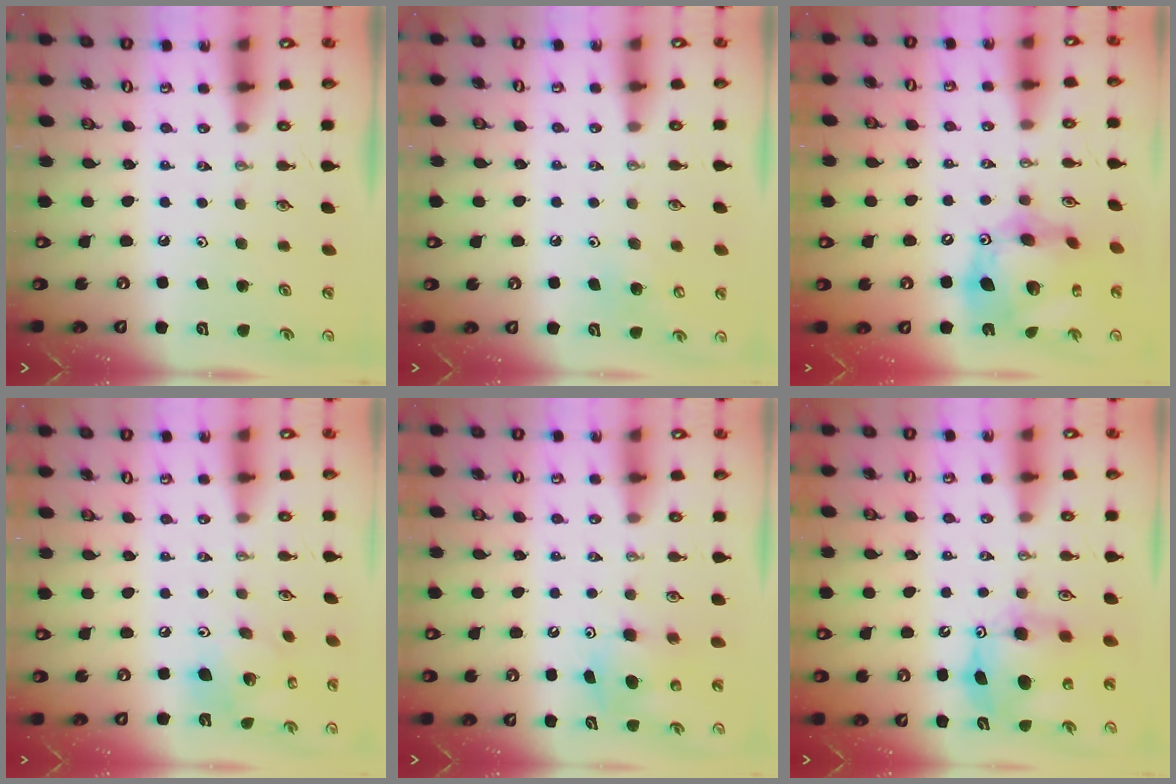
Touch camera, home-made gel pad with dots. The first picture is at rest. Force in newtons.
{"total": 7.5, "press": 7.5, "slide": 0.9}
{"total": 20.0, "press": 19.9, "slide": 2.2}
{"total": 15.3, "press": 15.1, "slide": 2.1}
{"total": 7.9, "press": 7.8, "slide": 1.1}
{"total": 9.9, "press": 9.8, "slide": 0.5}